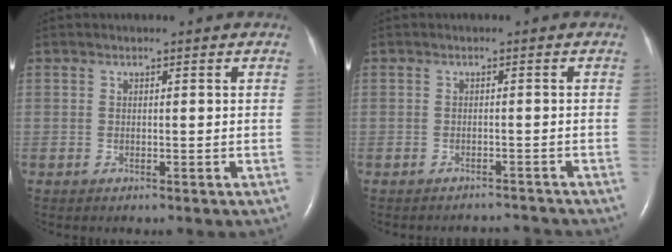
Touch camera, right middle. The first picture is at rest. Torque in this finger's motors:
{"motor_torque": [-0.05, -0.06, -0.08, -0.03]}